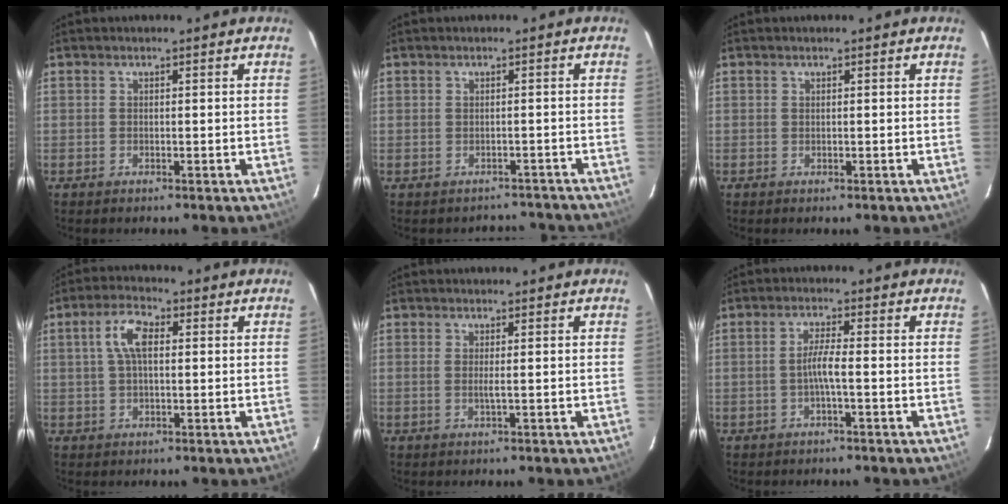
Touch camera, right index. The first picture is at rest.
{"total": 6.1, "force": [-5.3, 3.0, 0.4], "torque": [0.010, 0.029, -0.052]}
{"total": 0.0}
{"total": 6.0, "force": [1.2, 2.8, 5.1], "torque": [-0.100, 0.016, 0.022]}
{"total": 1.1, "force": [0.0, -0.3, 1.1], "torque": [-0.022, -0.005, -0.001]}
{"total": 3.0, "force": [-1.0, -0.2, 2.8], "torque": [-0.056, 0.003, -0.019]}